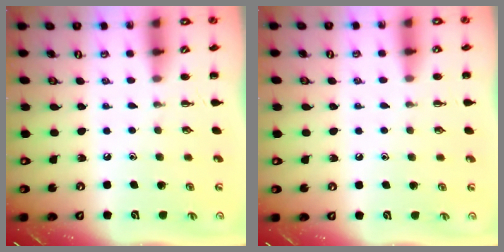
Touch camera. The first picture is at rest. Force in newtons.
{"total": 3.2, "press": 3.1, "slide": 1.1}